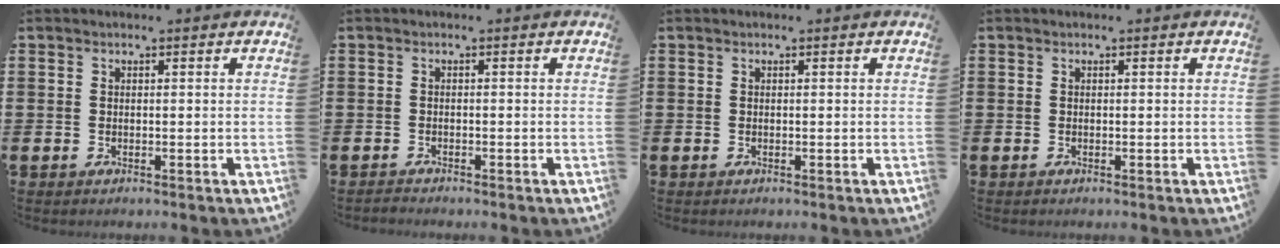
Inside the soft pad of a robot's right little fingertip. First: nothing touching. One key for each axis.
{"total": 0.6, "fx": -0.6, "fy": 0.0, "fz": 0.0, "tx": -0.001, "ty": -0.002, "tz": -0.013}
{"total": 0.0}
{"total": 0.0}